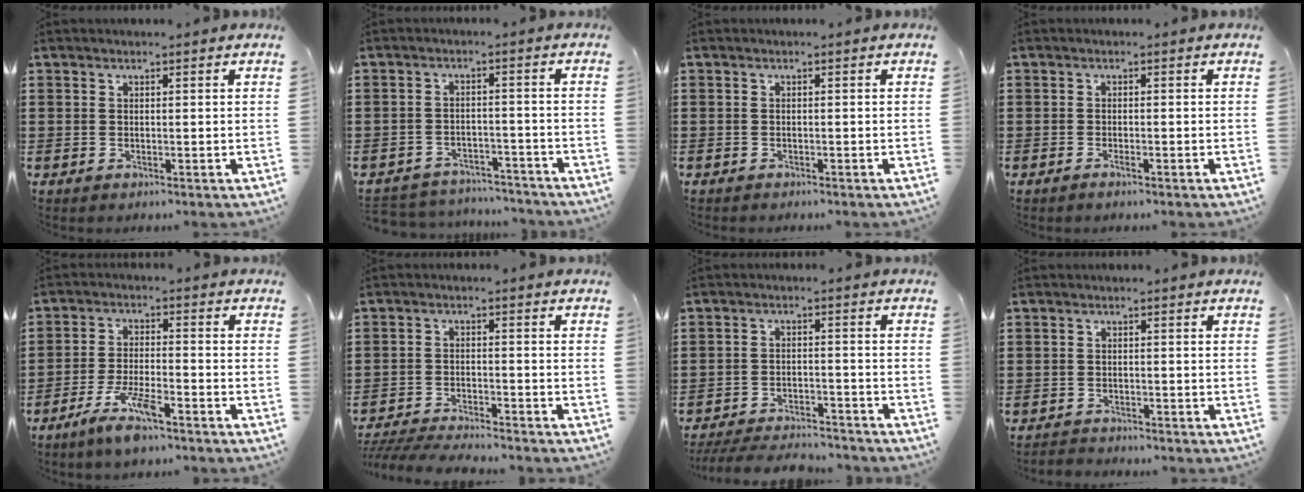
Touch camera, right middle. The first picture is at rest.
{"total": 3.8, "force": [-3.7, 0.5, 0.0], "torque": [-0.008, 0.002, -0.079]}
{"total": 0.5, "force": [-0.5, 0.0, 0.0], "torque": [-0.003, -0.002, -0.010]}
{"total": 1.0, "force": [-0.7, 0.0, 0.8], "torque": [-0.016, -0.007, -0.011]}
{"total": 7.2, "force": [-4.7, 1.3, 5.2], "torque": [-0.117, -0.013, -0.088]}
{"total": 4.5, "force": [-4.4, 0.0, 1.0], "torque": [-0.032, -0.010, -0.093]}
{"total": 4.9, "force": [-4.8, 0.5, 1.1], "torque": [-0.031, -0.003, -0.099]}
{"total": 1.6, "force": [-1.6, 0.3, -0.2], "torque": [-0.002, 0.000, -0.036]}